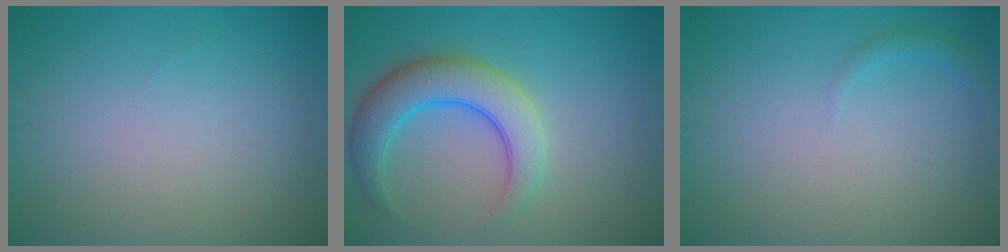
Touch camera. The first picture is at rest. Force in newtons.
{"total": 5.5, "press": 5.5, "slide": 0.3}
{"total": 0.9, "press": 0.9, "slide": 0.1}